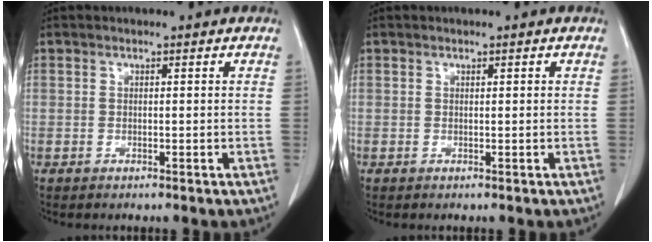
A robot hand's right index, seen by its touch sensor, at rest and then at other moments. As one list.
[{"total": 0.0}]